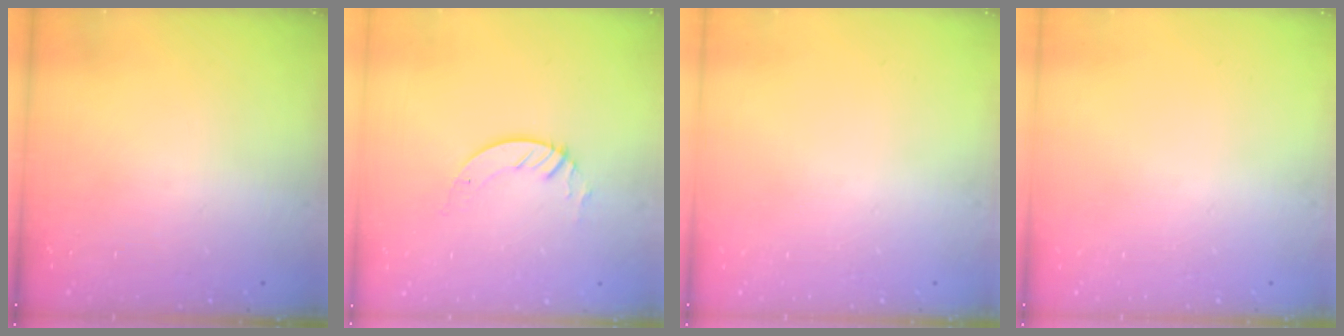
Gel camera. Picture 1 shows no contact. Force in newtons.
{"total": 3.1, "press": 3.1, "slide": 0.2}
{"total": 0.0}
{"total": 0.0}